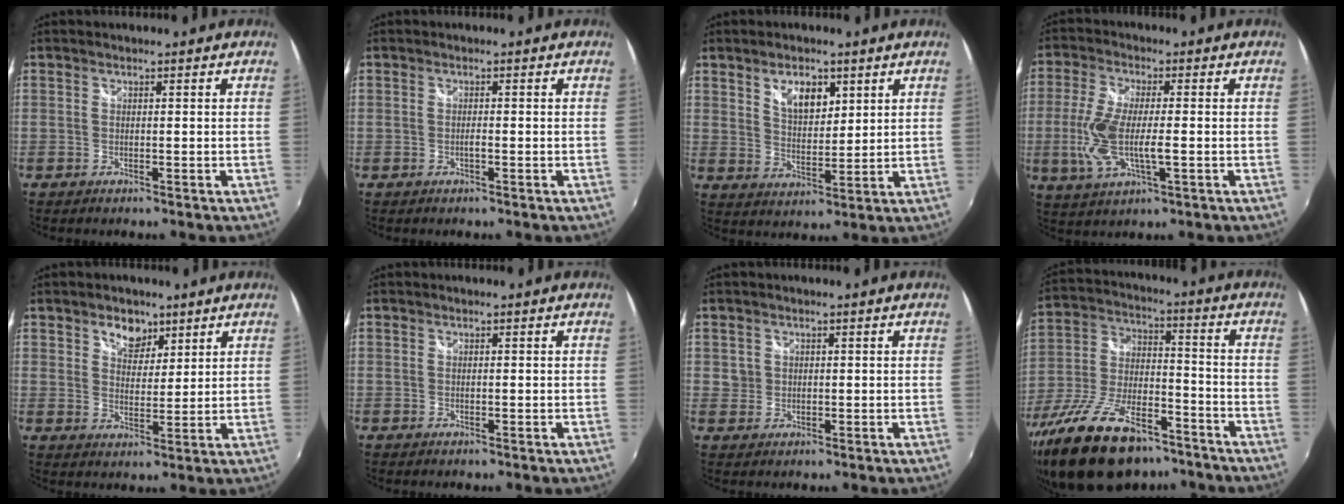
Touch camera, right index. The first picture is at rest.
{"total": 0.7, "force": [-0.3, 0.3, 0.6], "torque": [-0.012, 0.001, -0.006]}
{"total": 6.5, "force": [3.6, 3.5, 4.2], "torque": [-0.065, 0.003, 0.066]}
{"total": 11.0, "force": [-1.8, 3.7, 10.2], "torque": [-0.218, -0.010, -0.033]}
{"total": 5.3, "force": [3.3, 3.5, 2.2], "torque": [-0.021, 0.001, 0.056]}
{"total": 0.0}
{"total": 2.3, "force": [0.4, 2.2, 0.3], "torque": [-0.001, 0.003, 0.005]}
{"total": 22.0, "force": [-15.5, 9.7, 12.2], "torque": [-0.244, -0.012, -0.252]}